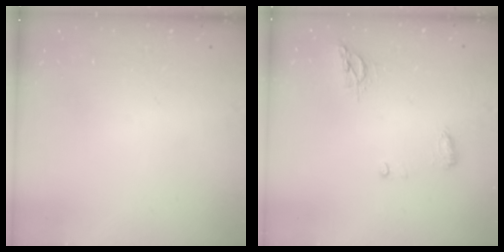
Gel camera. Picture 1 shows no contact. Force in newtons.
{"total": 8.4, "press": 6.9, "slide": 4.9}